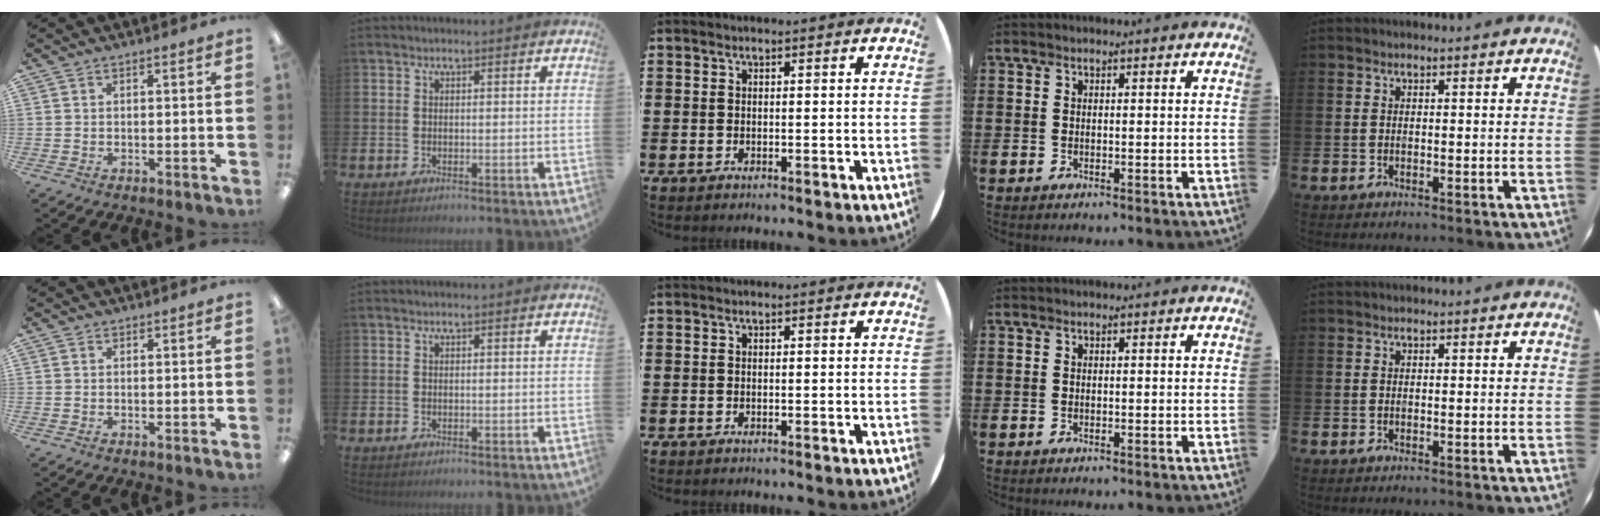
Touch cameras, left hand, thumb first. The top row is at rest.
{}